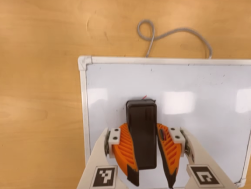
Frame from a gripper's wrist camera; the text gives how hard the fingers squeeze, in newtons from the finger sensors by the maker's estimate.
{"total": 15.9, "left": 15.9, "right": 15.9}